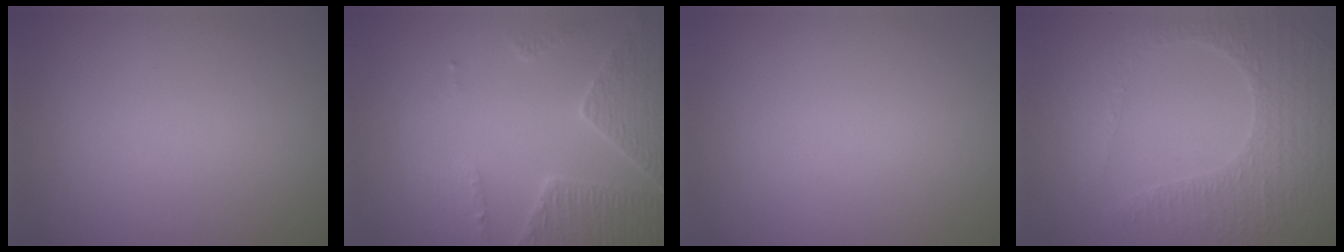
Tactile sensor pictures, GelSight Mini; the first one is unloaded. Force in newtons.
{"total": 4.5, "press": 4.3, "slide": 1.4}
{"total": 0.0}
{"total": 4.6, "press": 3.2, "slide": 3.3}